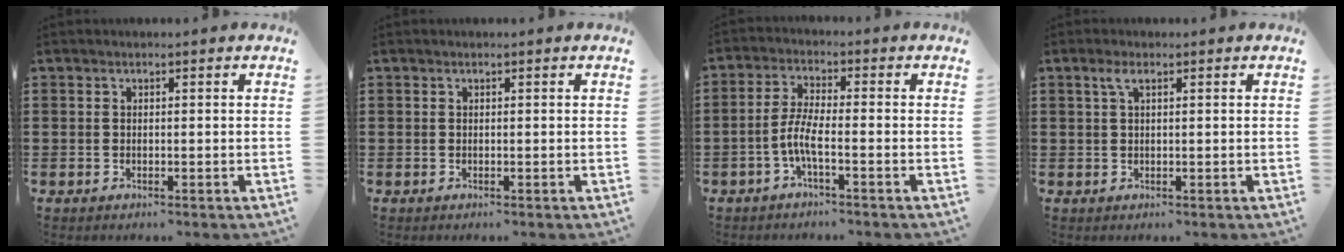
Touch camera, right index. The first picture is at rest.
{"total": 0.0}
{"total": 4.7, "force": [-2.2, 0.8, 4.1], "torque": [-0.106, -0.010, -0.052]}
{"total": 1.7, "force": [0.7, 0.5, 1.5], "torque": [-0.033, 0.005, 0.010]}